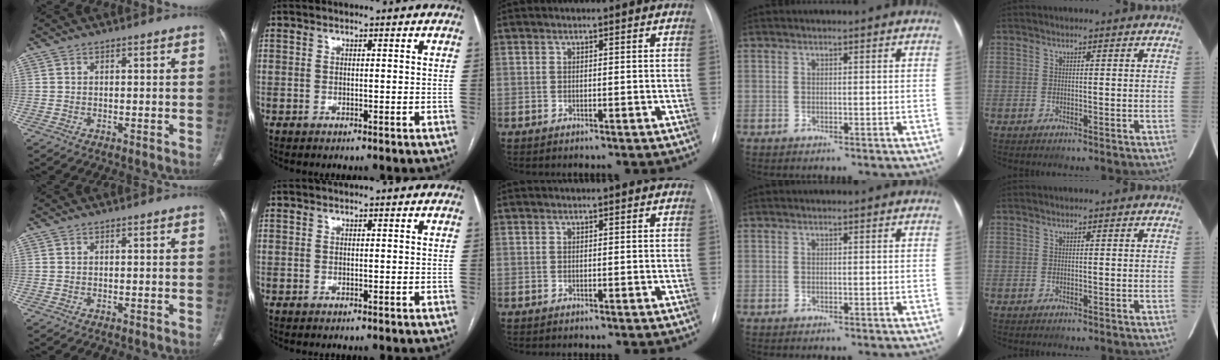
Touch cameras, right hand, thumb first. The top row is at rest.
{}